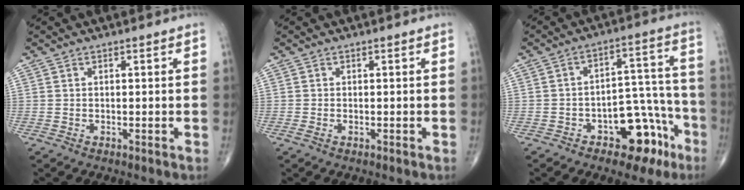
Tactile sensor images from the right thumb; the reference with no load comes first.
{"total": 0.6, "force": [-0.2, 0.3, 0.4], "torque": [-0.011, 0.003, -0.002]}
{"total": 12.6, "force": [-6.7, 6.9, 8.1], "torque": [-0.058, 0.065, -0.087]}